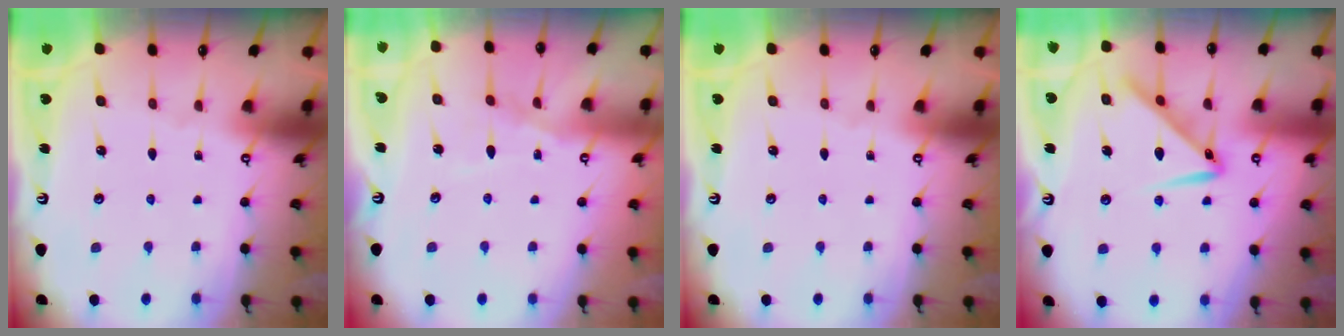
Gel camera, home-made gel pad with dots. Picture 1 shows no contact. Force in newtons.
{"total": 6.2, "press": 6.2, "slide": 0.5}
{"total": 0.0}
{"total": 11.4, "press": 11.4, "slide": 0.2}